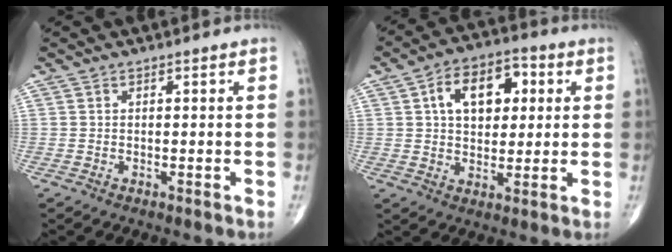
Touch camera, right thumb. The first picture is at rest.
{"total": 12.1, "force": [3.2, 7.5, 8.9], "torque": [-0.111, 0.008, 0.046]}